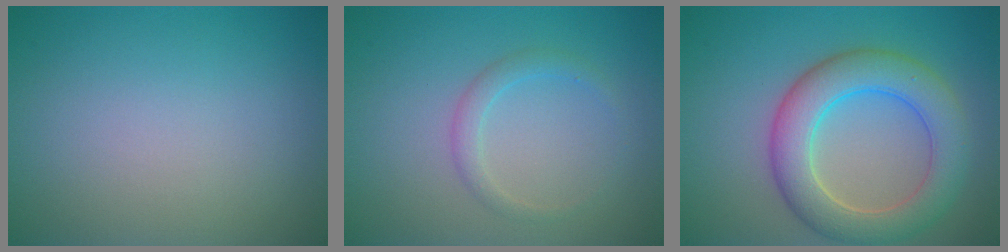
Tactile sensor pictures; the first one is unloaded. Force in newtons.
{"total": 1.6, "press": 1.6, "slide": 0.1}
{"total": 6.6, "press": 6.6, "slide": 0.2}